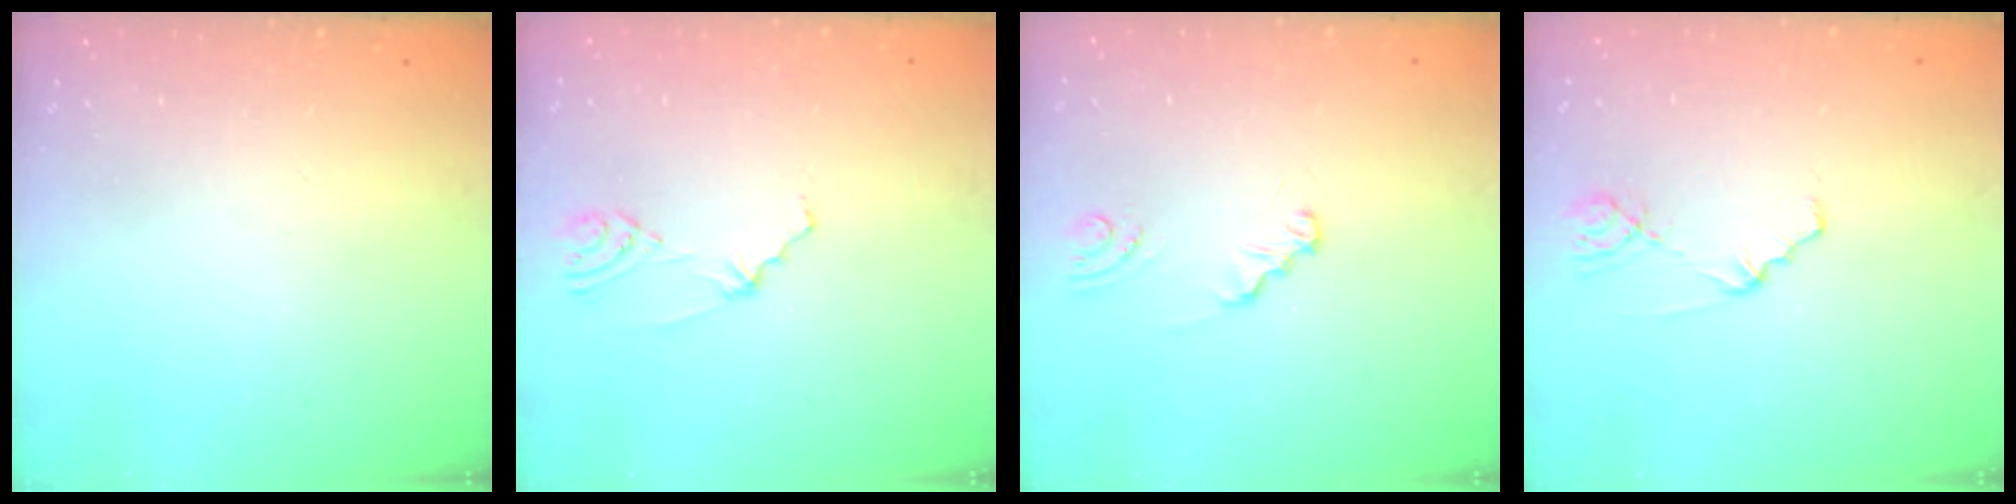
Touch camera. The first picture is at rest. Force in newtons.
{"total": 2.3, "press": 1.8, "slide": 1.5}
{"total": 1.2, "press": 1.2, "slide": 0.1}
{"total": 1.0, "press": 1.0, "slide": 0.2}